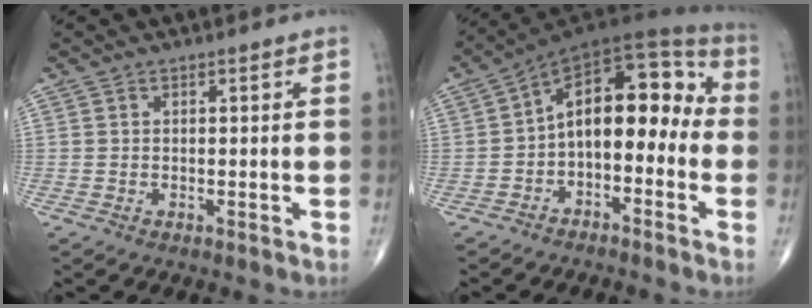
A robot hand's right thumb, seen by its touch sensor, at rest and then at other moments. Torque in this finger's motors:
{"motor_torque": [0.36, 1.09, 1.16, 0.41, 0.12]}